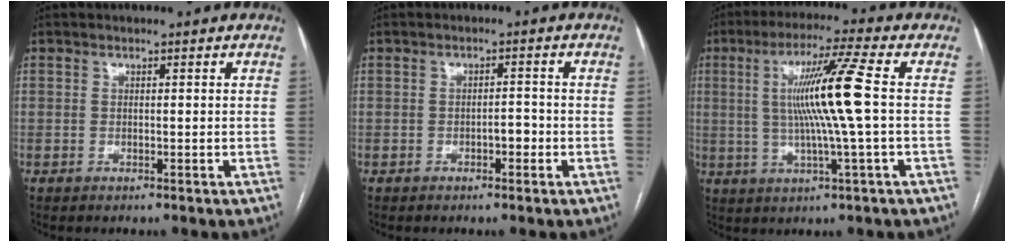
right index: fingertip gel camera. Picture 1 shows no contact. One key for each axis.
{"total": 2.0, "fx": -0.9, "fy": 0.8, "fz": 1.6, "tx": -0.021, "ty": 0.004, "tz": -0.014}
{"total": 11.3, "fx": 0.9, "fy": -1.5, "fz": 11.2, "tx": -0.209, "ty": 0.003, "tz": 0.017}